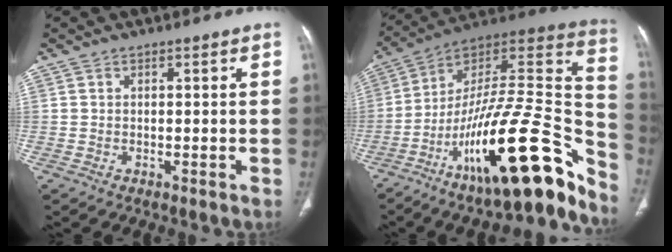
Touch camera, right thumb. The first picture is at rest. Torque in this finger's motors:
{"motor_torque": [2.51, 2.50, 1.84, -0.93, 0.18]}